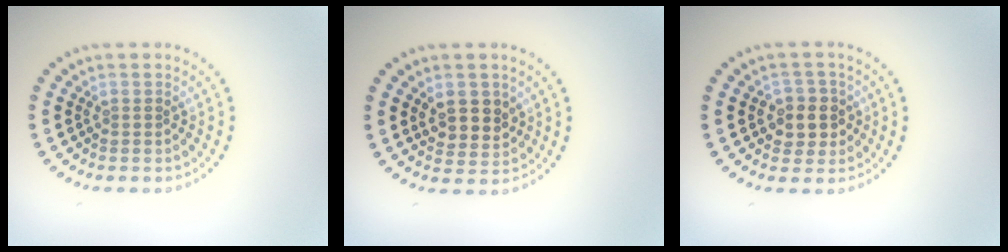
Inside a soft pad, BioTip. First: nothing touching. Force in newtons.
{"total": 3.0, "press": 2.8, "slide": 0.9}
{"total": 2.8, "press": 2.6, "slide": 0.9}